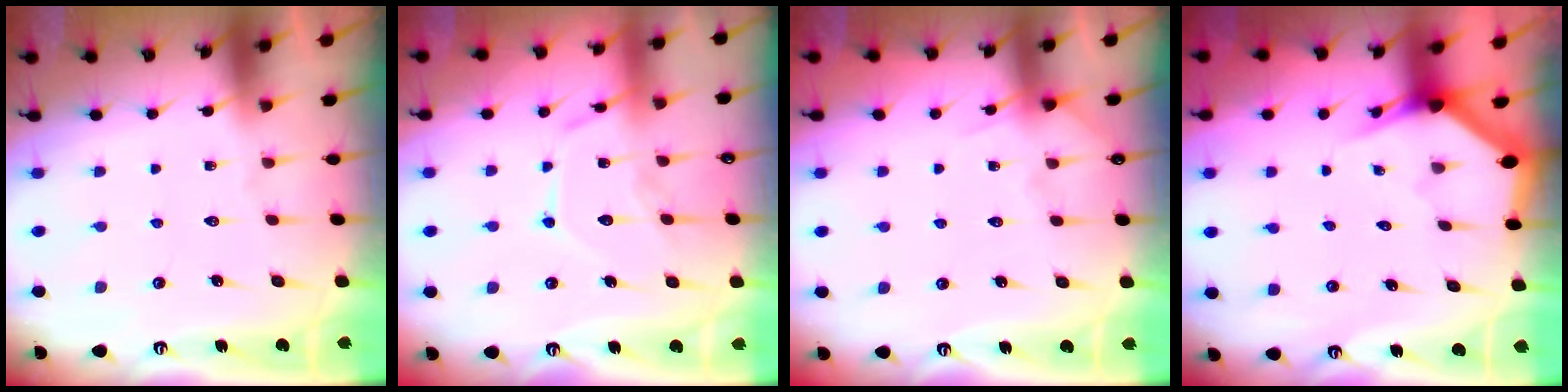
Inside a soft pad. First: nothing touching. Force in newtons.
{"total": 12.4, "press": 12.4, "slide": 1.1}
{"total": 5.5, "press": 5.5, "slide": 0.7}
{"total": 2.9, "press": 2.9, "slide": 0.0}